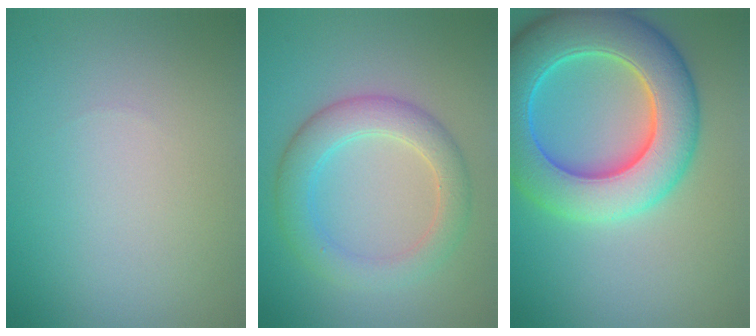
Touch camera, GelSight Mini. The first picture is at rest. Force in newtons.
{"total": 4.4, "press": 4.4, "slide": 0.1}
{"total": 10.5, "press": 10.5, "slide": 0.3}